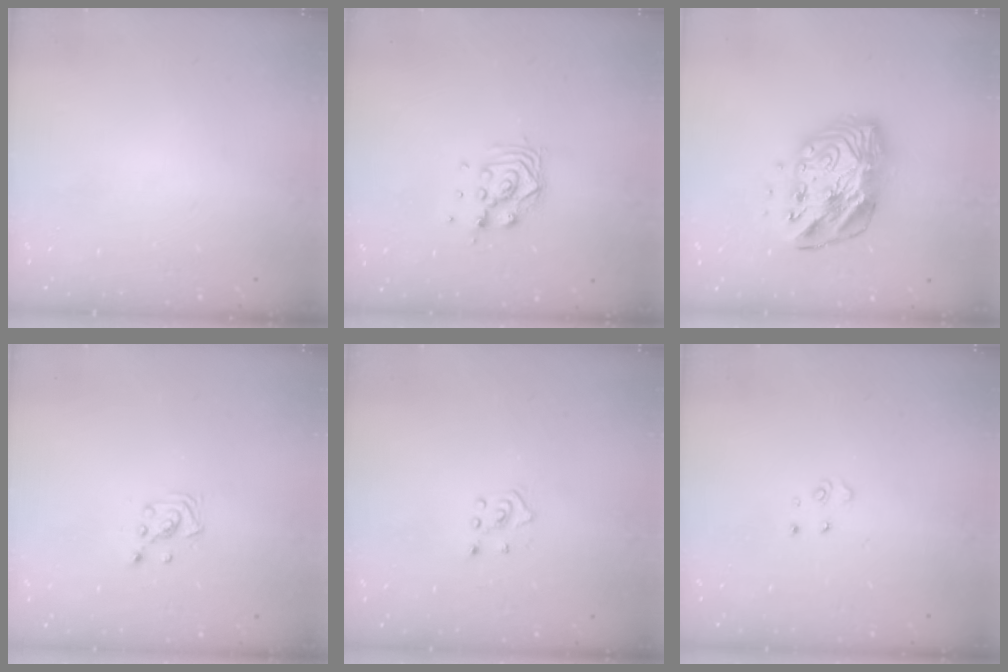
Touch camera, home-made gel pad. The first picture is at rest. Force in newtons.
{"total": 7.8, "press": 7.8, "slide": 0.6}
{"total": 14.1, "press": 14.0, "slide": 1.1}
{"total": 3.4, "press": 3.4, "slide": 0.3}
{"total": 2.4, "press": 2.4, "slide": 0.5}
{"total": 2.6, "press": 2.6, "slide": 0.3}